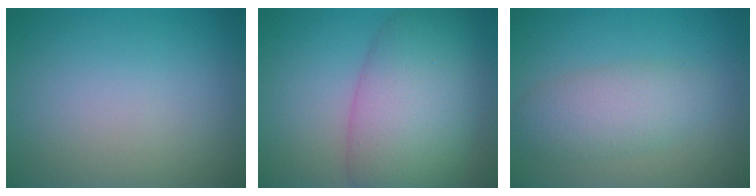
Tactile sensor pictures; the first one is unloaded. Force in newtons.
{"total": 9.9, "press": 9.9, "slide": 0.5}
{"total": 3.8, "press": 3.8, "slide": 0.1}